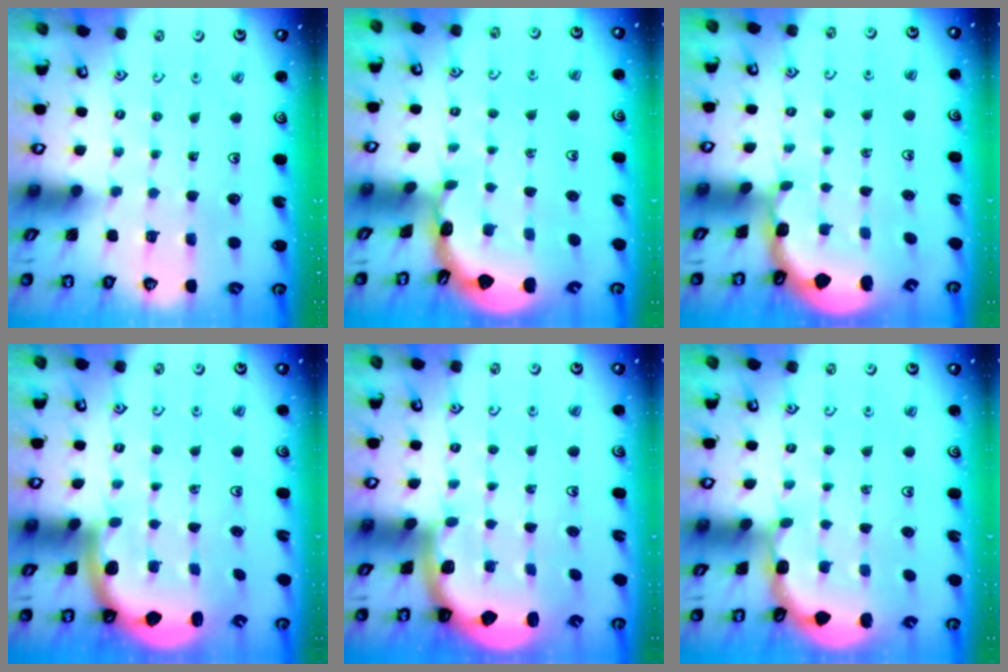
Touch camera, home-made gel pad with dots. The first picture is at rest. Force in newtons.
{"total": 1.7, "press": 1.7, "slide": 0.1}
{"total": 1.2, "press": 1.1, "slide": 0.5}
{"total": 2.2, "press": 2.1, "slide": 0.5}
{"total": 2.0, "press": 2.0, "slide": 0.5}
{"total": 2.1, "press": 2.1, "slide": 0.3}